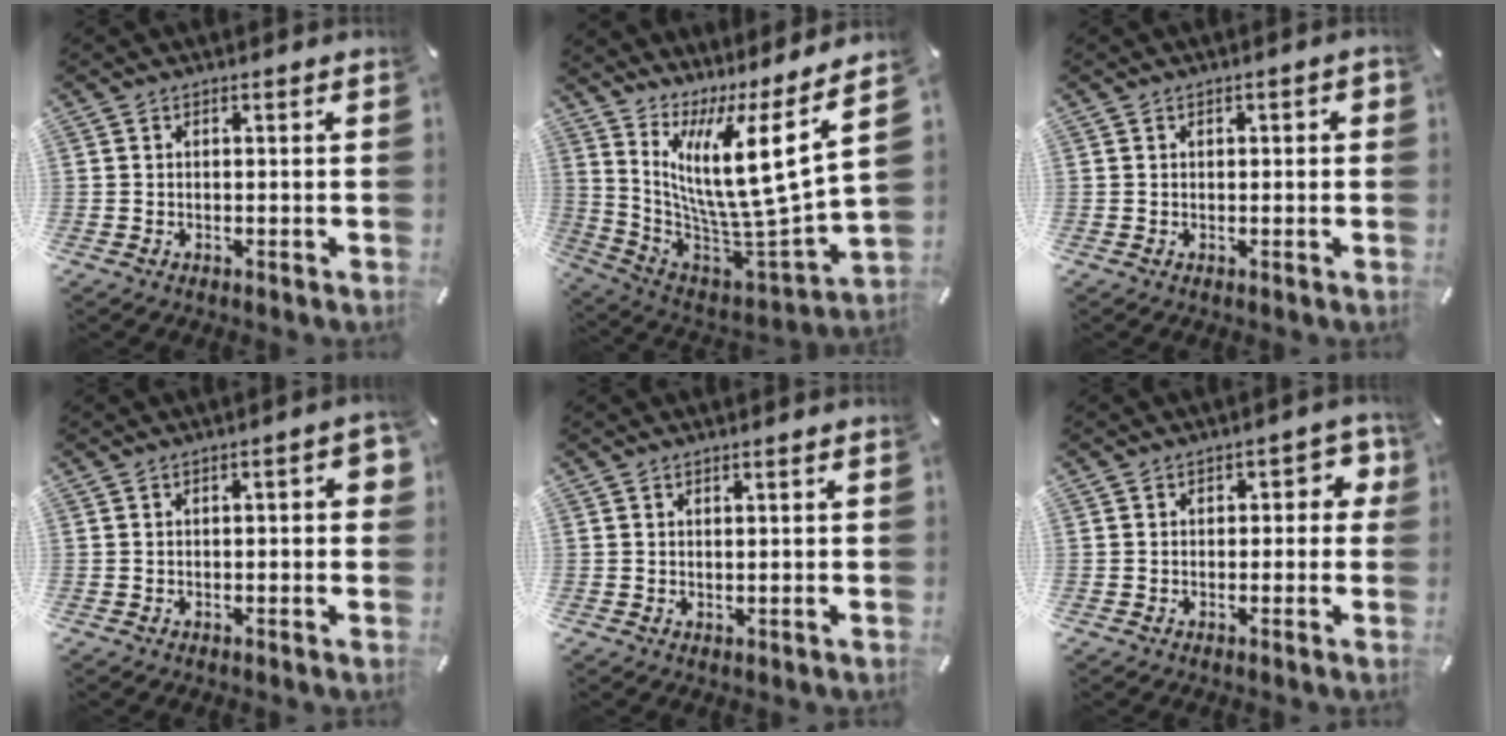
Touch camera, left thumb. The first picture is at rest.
{"total": 18.1, "force": [7.2, 3.1, 16.3], "torque": [-0.313, -0.087, 0.107]}
{"total": 0.9, "force": [-0.1, 0.7, 0.5], "torque": [-0.009, 0.005, -0.004]}
{"total": 3.5, "force": [0.0, 1.4, 3.3], "torque": [-0.050, 0.006, -0.001]}
{"total": 1.2, "force": [0.4, -0.1, 1.2], "torque": [-0.022, -0.003, 0.007]}
{"total": 4.4, "force": [0.6, 2.9, 3.2], "torque": [-0.032, 0.000, 0.002]}